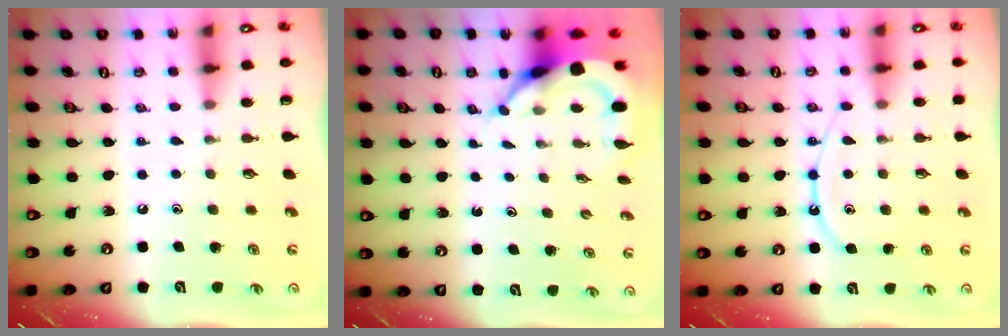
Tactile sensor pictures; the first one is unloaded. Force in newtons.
{"total": 5.5, "press": 5.4, "slide": 0.6}
{"total": 10.6, "press": 10.5, "slide": 1.1}